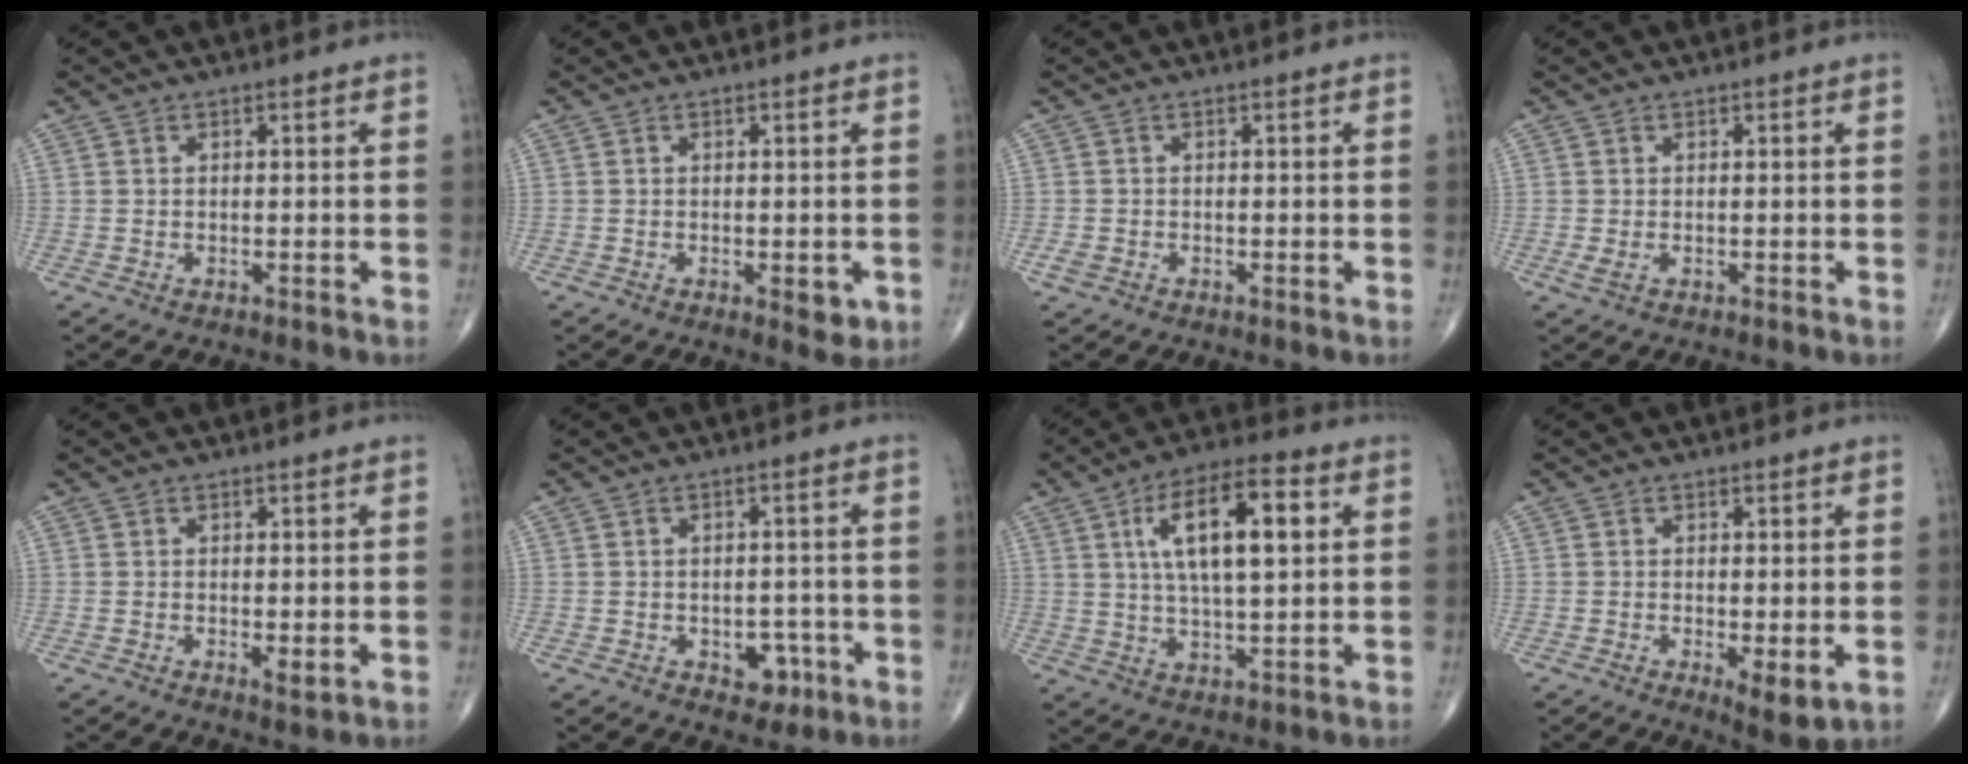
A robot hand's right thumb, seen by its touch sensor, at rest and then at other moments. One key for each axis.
{"total": 3.4, "fx": -1.0, "fy": 1.6, "fz": 2.9, "tx": -0.024, "ty": -0.005, "tz": -0.009}
{"total": 1.4, "fx": -0.6, "fy": 1.0, "fz": 0.8, "tx": -0.020, "ty": -0.002, "tz": -0.013}
{"total": 1.0, "fx": -0.1, "fy": 0.6, "fz": 0.8, "tx": -0.018, "ty": -0.001, "tz": -0.001}
{"total": 1.7, "fx": -0.1, "fy": 0.7, "fz": 1.6, "tx": -0.025, "ty": -0.008, "tz": -0.001}
{"total": 4.4, "fx": -1.7, "fy": 3.2, "fz": 2.6, "tx": -0.009, "ty": 0.011, "tz": -0.018}
{"total": 14.6, "fx": 4.1, "fy": 5.4, "fz": 13.0, "tx": -0.214, "ty": 0.004, "tz": 0.066}
{"total": 4.7, "fx": -0.9, "fy": 1.7, "fz": 4.3, "tx": -0.064, "ty": -0.017, "tz": -0.011}